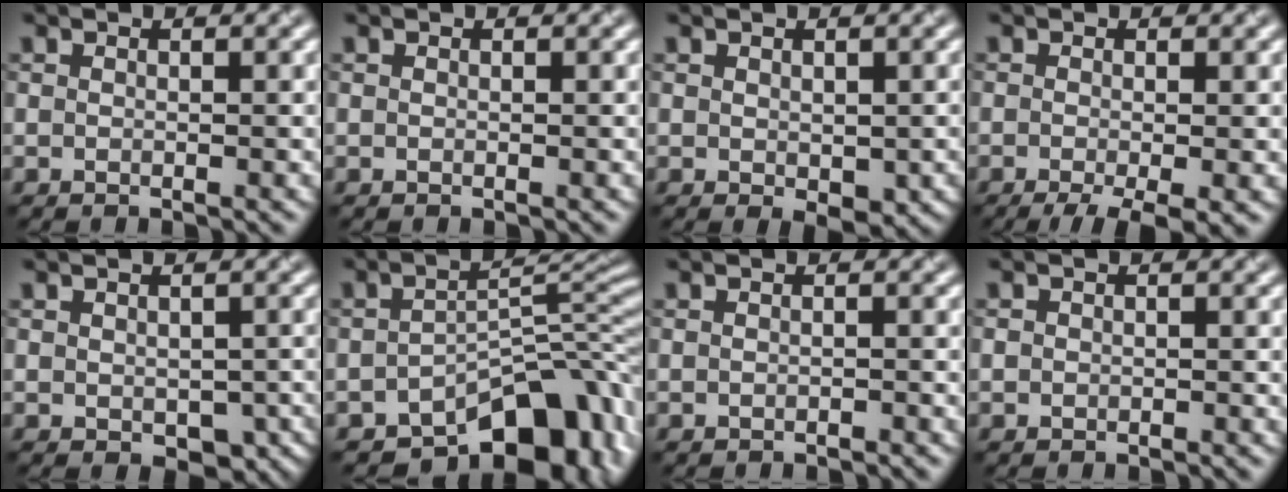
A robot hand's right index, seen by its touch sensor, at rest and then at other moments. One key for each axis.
{"total": 0.0}
{"total": 2.1, "fx": -0.3, "fy": 1.3, "fz": 1.7, "tx": -0.024, "ty": -0.011, "tz": 0.004}
{"total": 4.5, "fx": -2.4, "fy": 1.1, "fz": 3.6, "tx": -0.058, "ty": -0.009, "tz": -0.040}
{"total": 4.6, "fx": -1.5, "fy": 2.8, "fz": 3.3, "tx": -0.039, "ty": -0.021, "tz": -0.007}
{"total": 11.6, "fx": -7.3, "fy": 5.5, "fz": 7.2, "tx": -0.079, "ty": -0.006, "tz": -0.123}
{"total": 0.6, "fx": -0.6, "fy": 0.1, "fz": 0.1, "tx": -0.001, "ty": -0.002, "tz": -0.008}
{"total": 0.8, "fx": -0.4, "fy": 0.7, "fz": 0.0, "tx": 0.005, "ty": -0.004, "tz": -0.007}